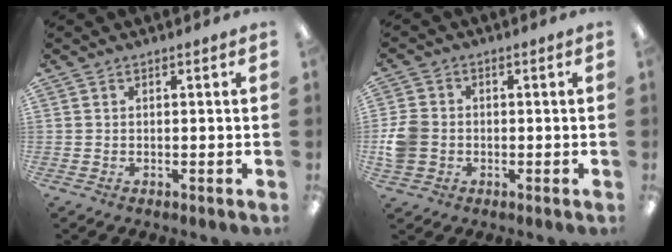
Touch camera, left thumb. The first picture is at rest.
{"total": 6.7, "force": [-0.7, 5.9, 3.2], "torque": [-0.063, 0.015, -0.008]}